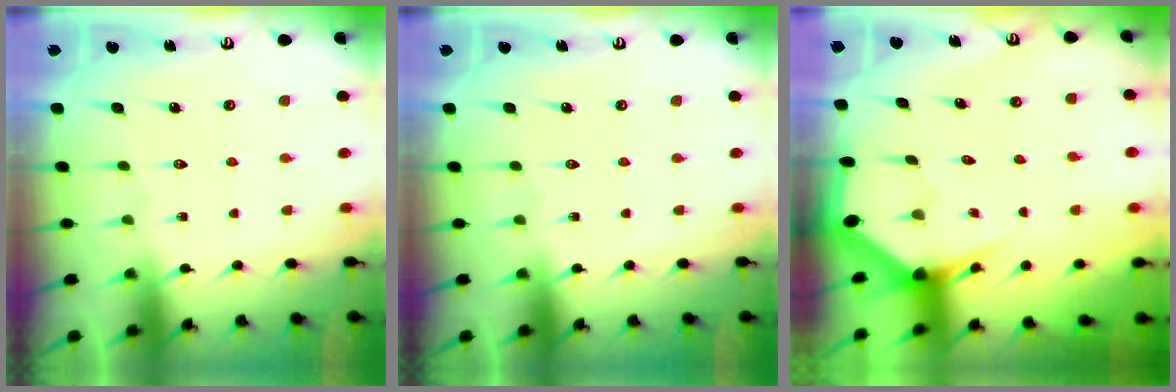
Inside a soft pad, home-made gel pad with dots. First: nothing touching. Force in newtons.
{"total": 0.0}
{"total": 3.2, "press": 3.2, "slide": 0.1}